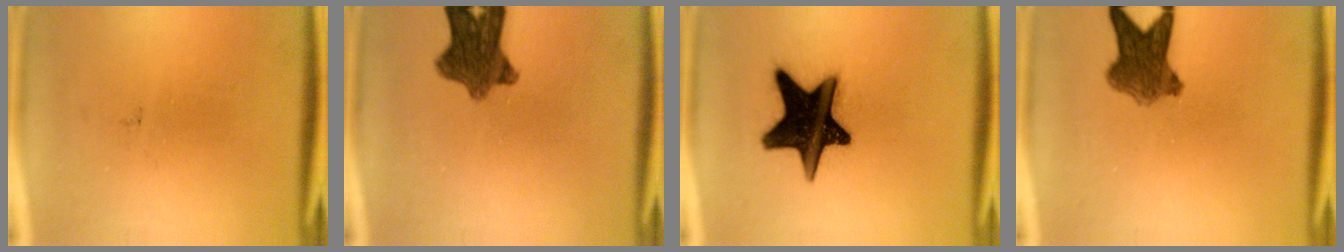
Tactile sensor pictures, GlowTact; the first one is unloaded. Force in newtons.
{"total": 9.3}
{"total": 19.2}
{"total": 7.8}